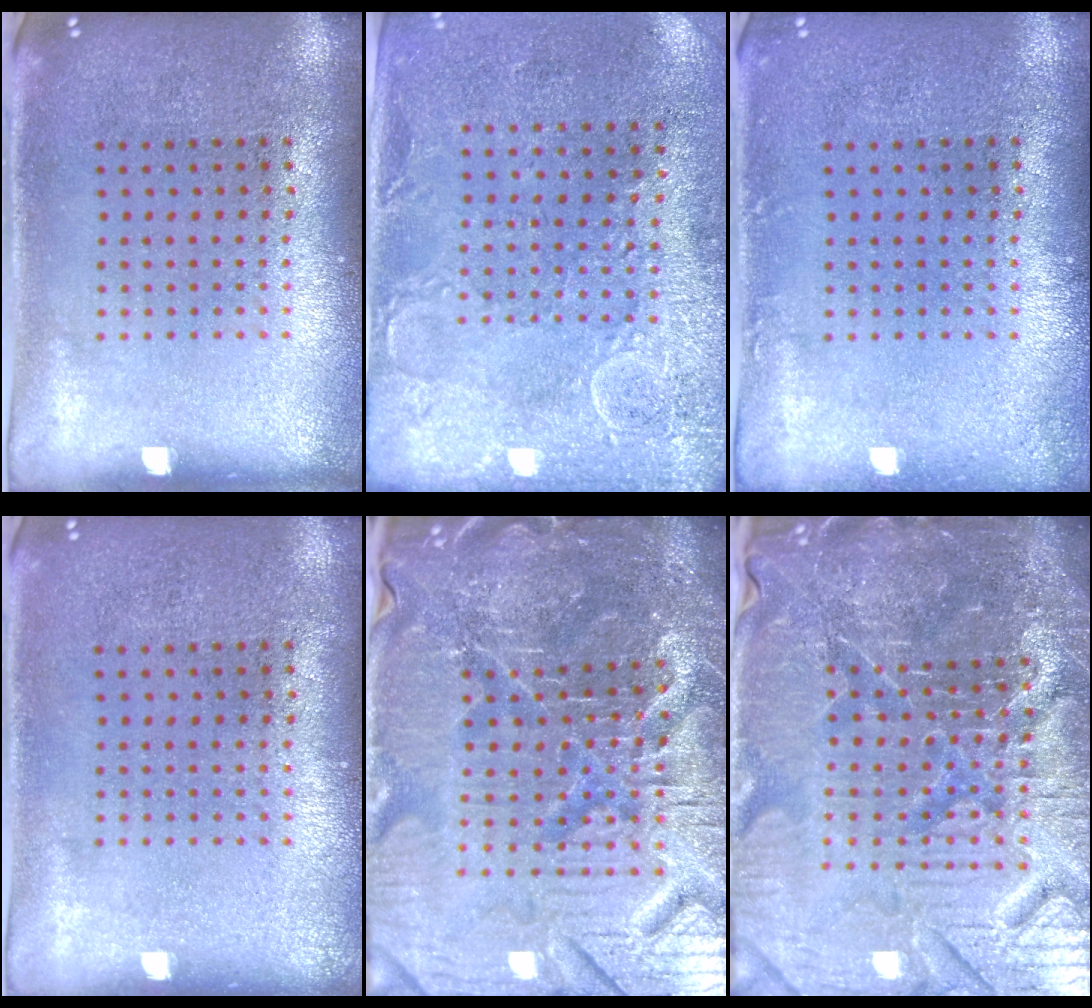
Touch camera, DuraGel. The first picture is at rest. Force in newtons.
{"total": 2.9, "press": 2.5, "slide": 1.5}
{"total": 0.7, "press": 0.7, "slide": 0.1}
{"total": 0.0}
{"total": 6.5, "press": 6.0, "slide": 2.6}
{"total": 6.8, "press": 6.1, "slide": 2.9}